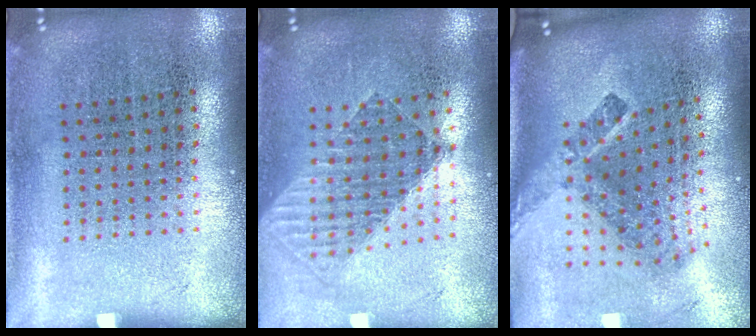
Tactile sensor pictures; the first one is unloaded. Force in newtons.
{"total": 1.5, "press": 1.3, "slide": 0.7}
{"total": 2.6, "press": 1.6, "slide": 2.1}